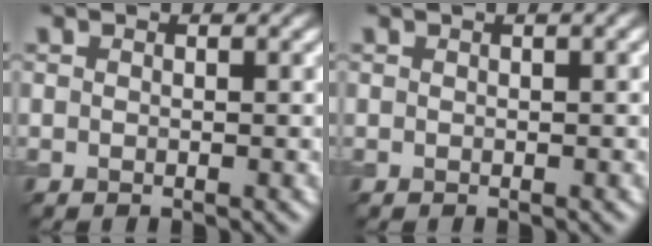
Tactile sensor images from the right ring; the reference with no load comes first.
{"total": 1.2, "force": [0.6, 0.3, 1.0], "torque": [-0.011, 0.011, 0.005]}